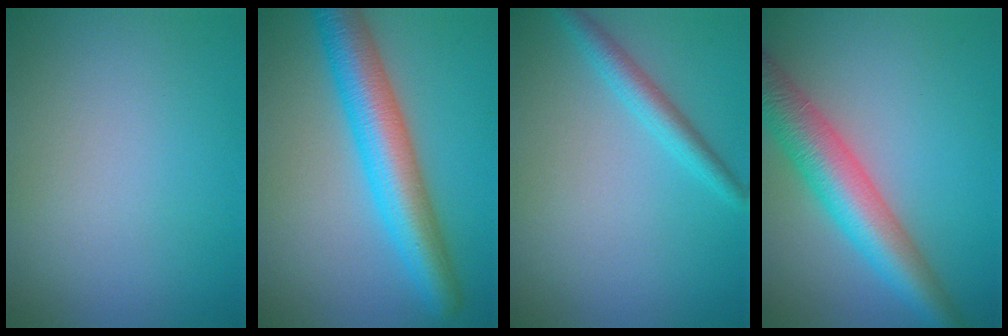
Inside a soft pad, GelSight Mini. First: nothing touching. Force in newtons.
{"total": 7.4, "press": 7.4, "slide": 0.1}
{"total": 2.4, "press": 2.4, "slide": 0.1}
{"total": 7.0, "press": 7.0, "slide": 0.4}